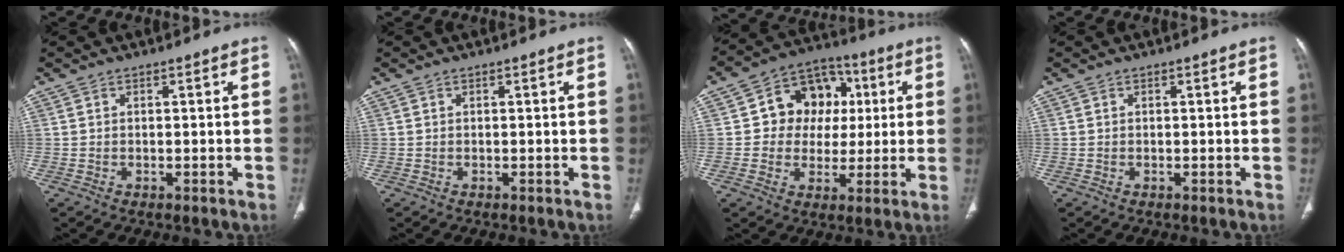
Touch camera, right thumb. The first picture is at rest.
{"total": 0.0}
{"total": 13.0, "force": [1.9, 11.0, 6.7], "torque": [-0.048, 0.014, 0.025]}
{"total": 0.0}